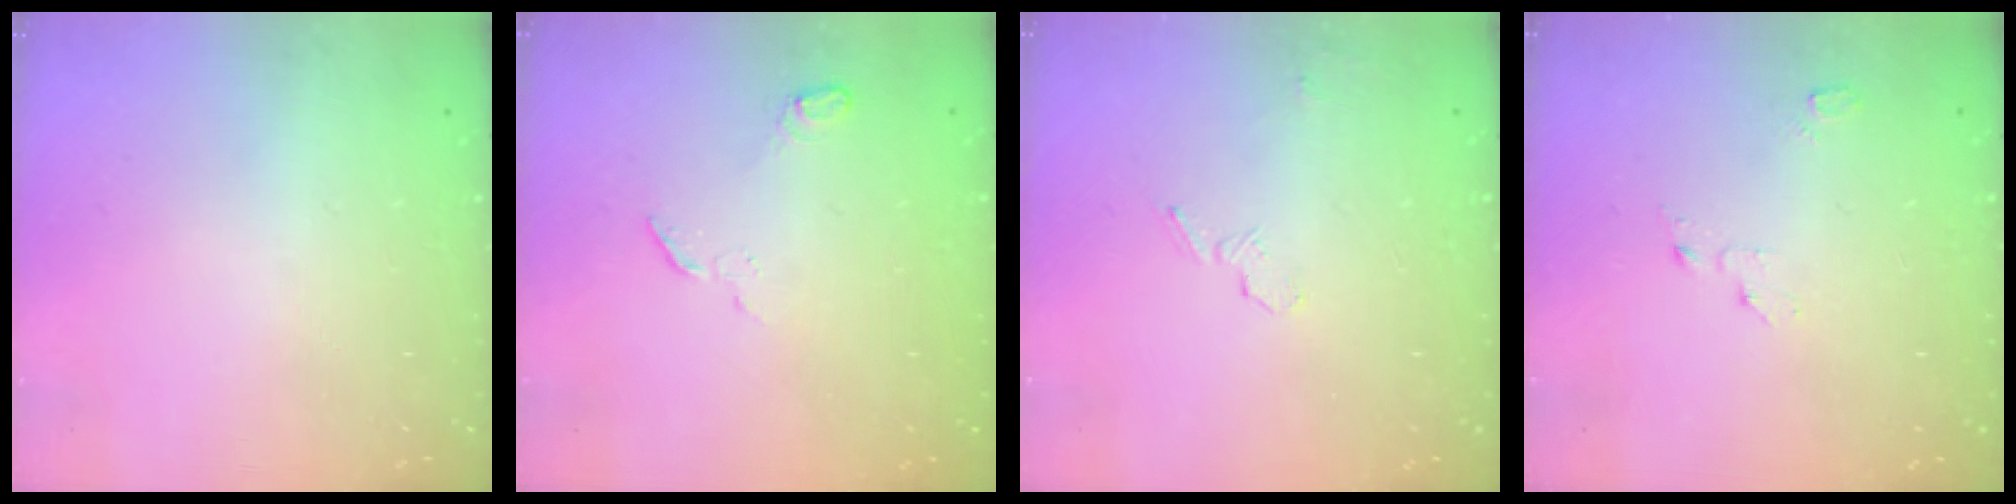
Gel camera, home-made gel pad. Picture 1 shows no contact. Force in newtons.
{"total": 4.2, "press": 4.2, "slide": 0.5}
{"total": 5.3, "press": 5.1, "slide": 1.7}
{"total": 2.6, "press": 2.6, "slide": 0.2}